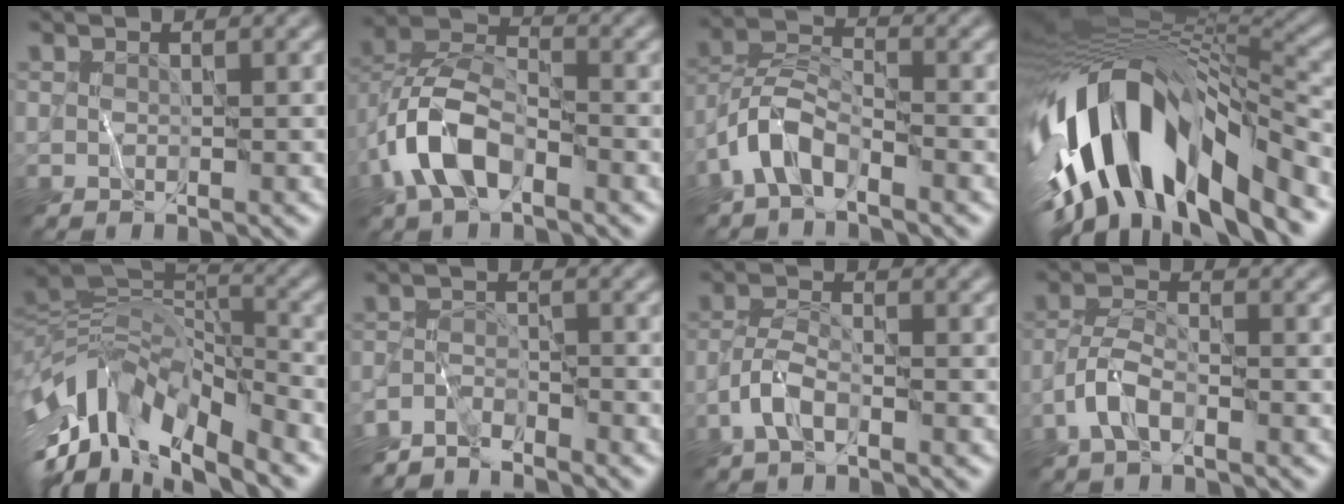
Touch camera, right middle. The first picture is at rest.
{"total": 6.7, "force": [-3.0, 3.6, 4.7], "torque": [-0.090, 0.009, -0.067]}
{"total": 3.9, "force": [-2.6, 1.7, 2.4], "torque": [-0.041, 0.010, -0.060]}
{"total": 15.5, "force": [-5.4, 7.2, 12.7], "torque": [-0.234, 0.000, -0.080]}
{"total": 12.5, "force": [-5.3, 5.6, 9.8], "torque": [-0.197, 0.015, -0.095]}
{"total": 3.5, "force": [-3.2, 0.9, 0.9], "torque": [-0.014, 0.000, -0.069]}
{"total": 2.6, "force": [-1.4, 1.0, 2.0], "torque": [-0.042, 0.008, -0.036]}
{"total": 3.0, "force": [-1.6, 1.2, 2.2], "torque": [-0.044, 0.009, -0.040]}